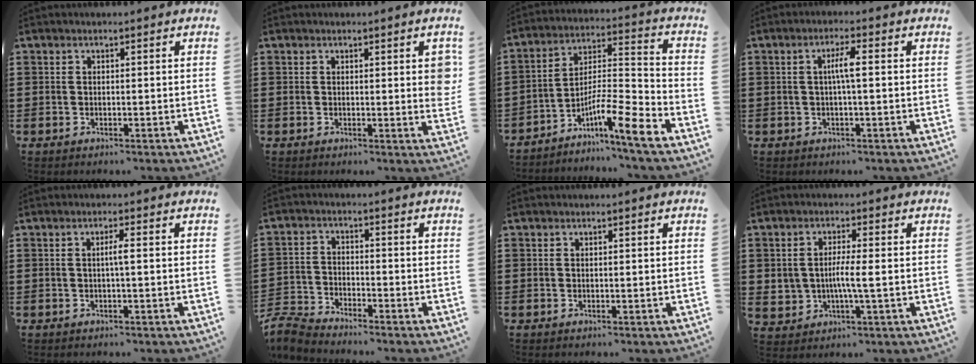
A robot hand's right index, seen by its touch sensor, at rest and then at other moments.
{"total": 2.3, "force": [0.7, 0.5, 2.2], "torque": [-0.028, -0.004, 0.009]}
{"total": 10.0, "force": [-6.9, 1.0, 7.2], "torque": [-0.122, -0.003, -0.130]}
{"total": 3.0, "force": [0.0, 0.1, 3.0], "torque": [-0.056, -0.001, -0.004]}
{"total": 1.7, "force": [-0.1, -0.1, 1.7], "torque": [-0.032, -0.001, -0.005]}
{"total": 4.2, "force": [-4.2, 0.4, 0.4], "torque": [-0.033, -0.007, -0.093]}
{"total": 0.0}
{"total": 3.3, "force": [-0.4, 1.0, 3.1], "torque": [-0.074, -0.002, -0.014]}